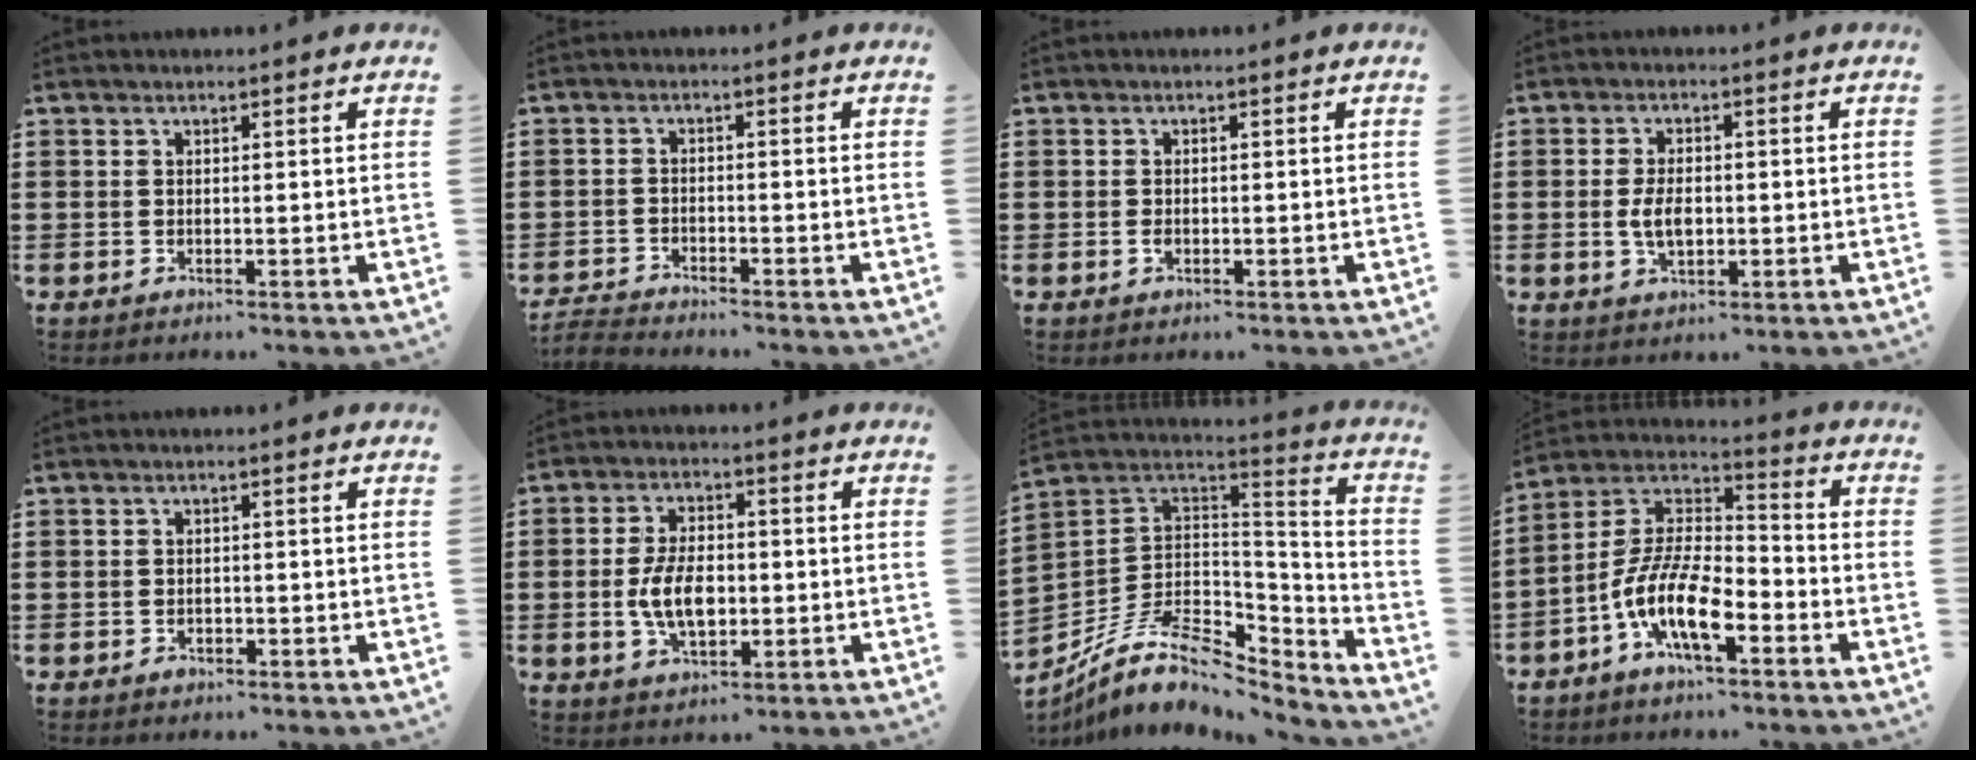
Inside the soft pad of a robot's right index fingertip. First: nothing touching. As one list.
[{"total": 2.6, "force": [-2.6, 0.0, -0.1], "torque": [-0.010, -0.004, -0.059]}, {"total": 1.0, "force": [-0.4, 0.5, 0.8], "torque": [-0.016, -0.004, -0.007]}, {"total": 4.5, "force": [-0.4, 2.3, 3.8], "torque": [-0.086, -0.002, -0.011]}, {"total": 0.9, "force": [-0.7, 0.5, 0.4], "torque": [-0.011, -0.004, -0.013]}, {"total": 7.2, "force": [-1.0, 3.9, 6.0], "torque": [-0.127, -0.005, -0.025]}, {"total": 10.8, "force": [-6.5, 5.2, 6.8], "torque": [-0.144, 0.007, -0.124]}, {"total": 10.8, "force": [-5.8, 3.8, 8.3], "torque": [-0.198, -0.013, -0.117]}]